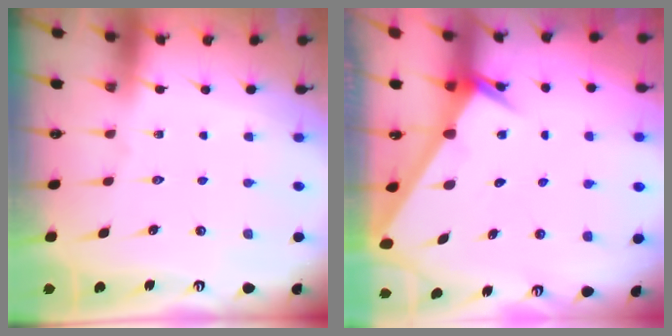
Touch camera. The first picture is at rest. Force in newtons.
{"total": 3.1, "press": 3.1, "slide": 0.1}